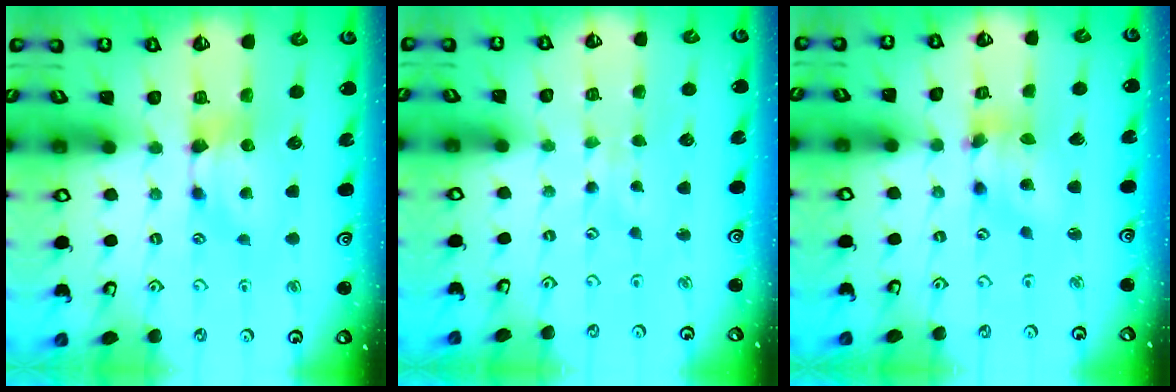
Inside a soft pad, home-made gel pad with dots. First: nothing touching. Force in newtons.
{"total": 3.7, "press": 3.7, "slide": 0.2}
{"total": 3.6, "press": 3.2, "slide": 1.4}